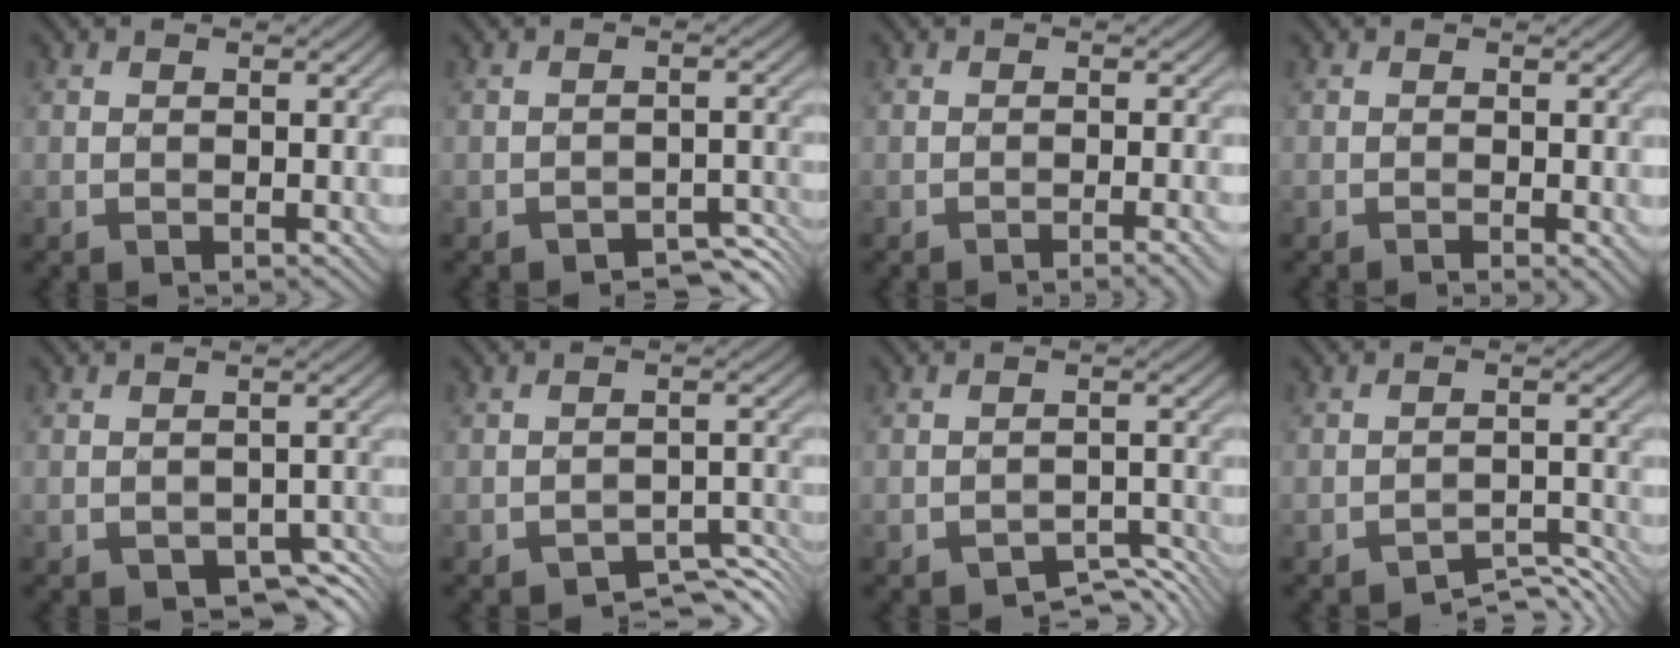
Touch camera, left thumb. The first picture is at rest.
{"total": 2.5, "force": [-2.4, 0.5, 0.6], "torque": [-0.009, 0.006, -0.033]}
{"total": 1.4, "force": [-1.0, -0.4, 0.9], "torque": [-0.014, 0.006, -0.022]}
{"total": 1.1, "force": [0.0, 0.3, 1.0], "torque": [-0.016, -0.001, -0.001]}
{"total": 2.9, "force": [-2.2, 1.3, 1.4], "torque": [-0.022, -0.006, -0.028]}
{"total": 3.9, "force": [-3.7, 0.8, 0.9], "torque": [-0.010, 0.008, -0.053]}
{"total": 3.4, "force": [-3.2, 0.8, 0.6], "torque": [-0.006, 0.004, -0.048]}
{"total": 3.7, "force": [-3.6, 0.1, 0.3], "torque": [0.002, 0.009, -0.058]}